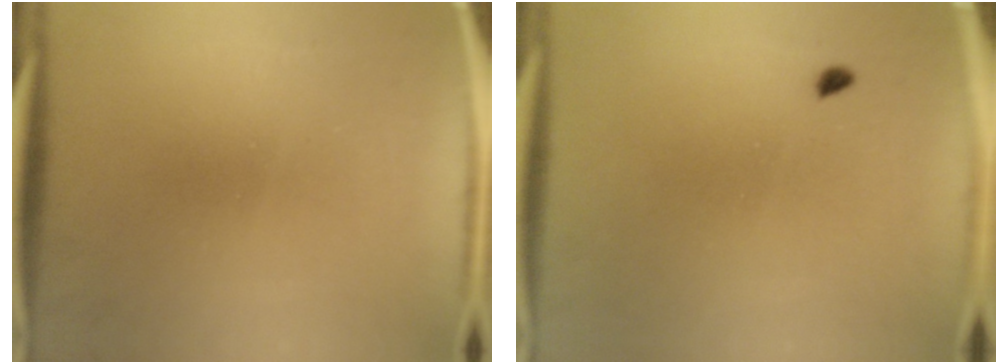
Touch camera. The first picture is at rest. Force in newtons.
{"total": 0.8}